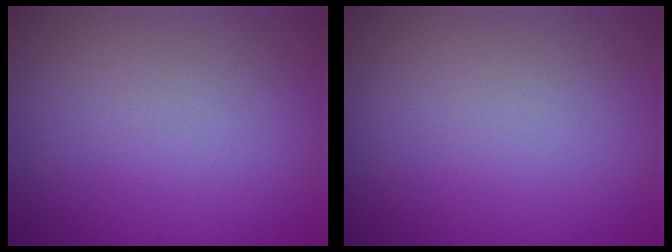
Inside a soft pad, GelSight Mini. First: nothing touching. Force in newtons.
{"total": 0.0}